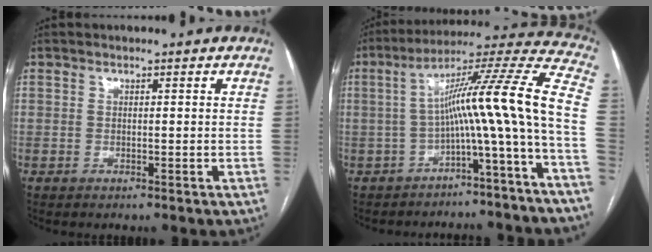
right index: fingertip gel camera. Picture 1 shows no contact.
{"total": 15.2, "force": [-3.8, -1.6, 14.6], "torque": [-0.208, 0.044, -0.066]}